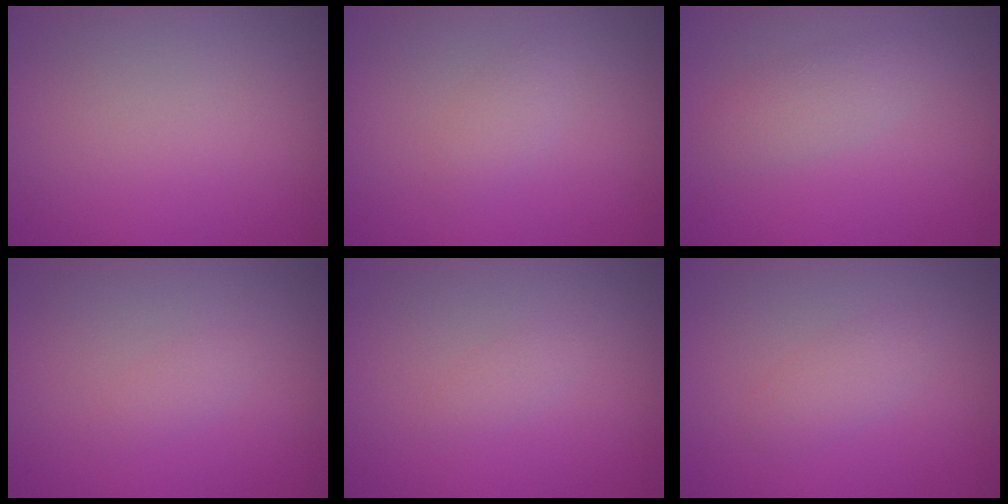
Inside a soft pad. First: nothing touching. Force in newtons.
{"total": 1.2, "press": 1.2, "slide": 0.1}
{"total": 1.9, "press": 1.9, "slide": 0.1}
{"total": 0.8, "press": 0.8, "slide": 0.1}
{"total": 0.8, "press": 0.8, "slide": 0.1}
{"total": 1.5, "press": 1.5, "slide": 0.1}